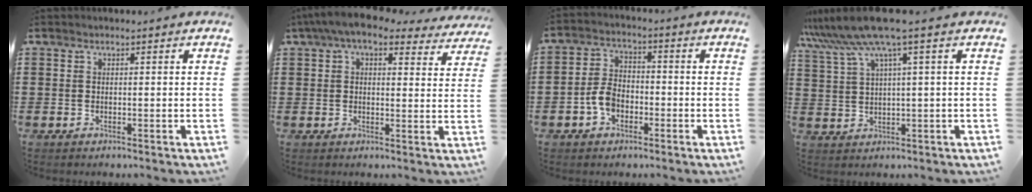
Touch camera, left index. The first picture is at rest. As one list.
[{"total": 6.8, "force": [5.3, 1.5, 4.0], "torque": [-0.092, -0.010, 0.096]}, {"total": 5.1, "force": [-2.1, 3.2, 3.4], "torque": [-0.088, 0.002, -0.046]}, {"total": 7.5, "force": [4.2, -0.3, 6.2], "torque": [-0.154, -0.029, 0.068]}]